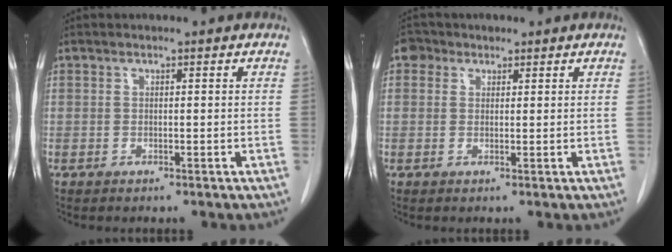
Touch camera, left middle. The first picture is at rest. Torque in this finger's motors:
{"motor_torque": [0.08, -0.08, -0.02, 0.00]}